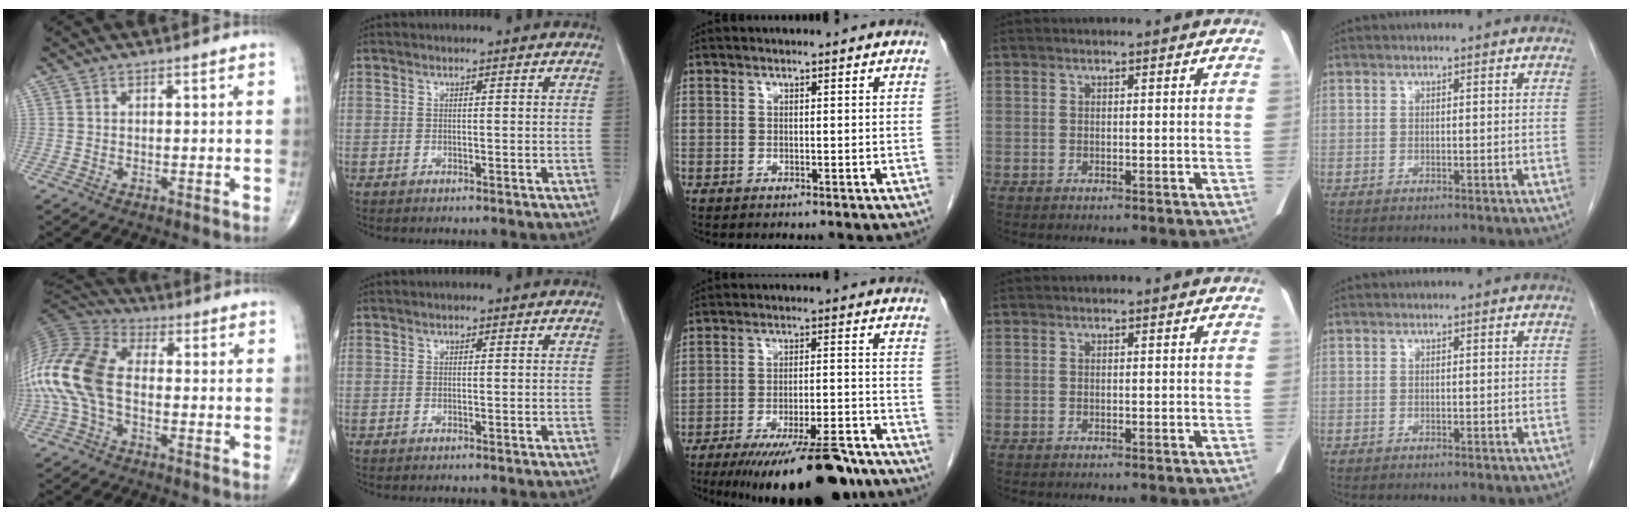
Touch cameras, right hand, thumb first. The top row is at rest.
{"thumb": {"total": 16.9, "force": [-2.0, 9.9, 13.6], "torque": [-0.305, 0.031, -0.046]}, "middle": {"total": 19.1, "force": [-15.2, 3.2, 11.2], "torque": [-0.125, -0.007, -0.223]}}